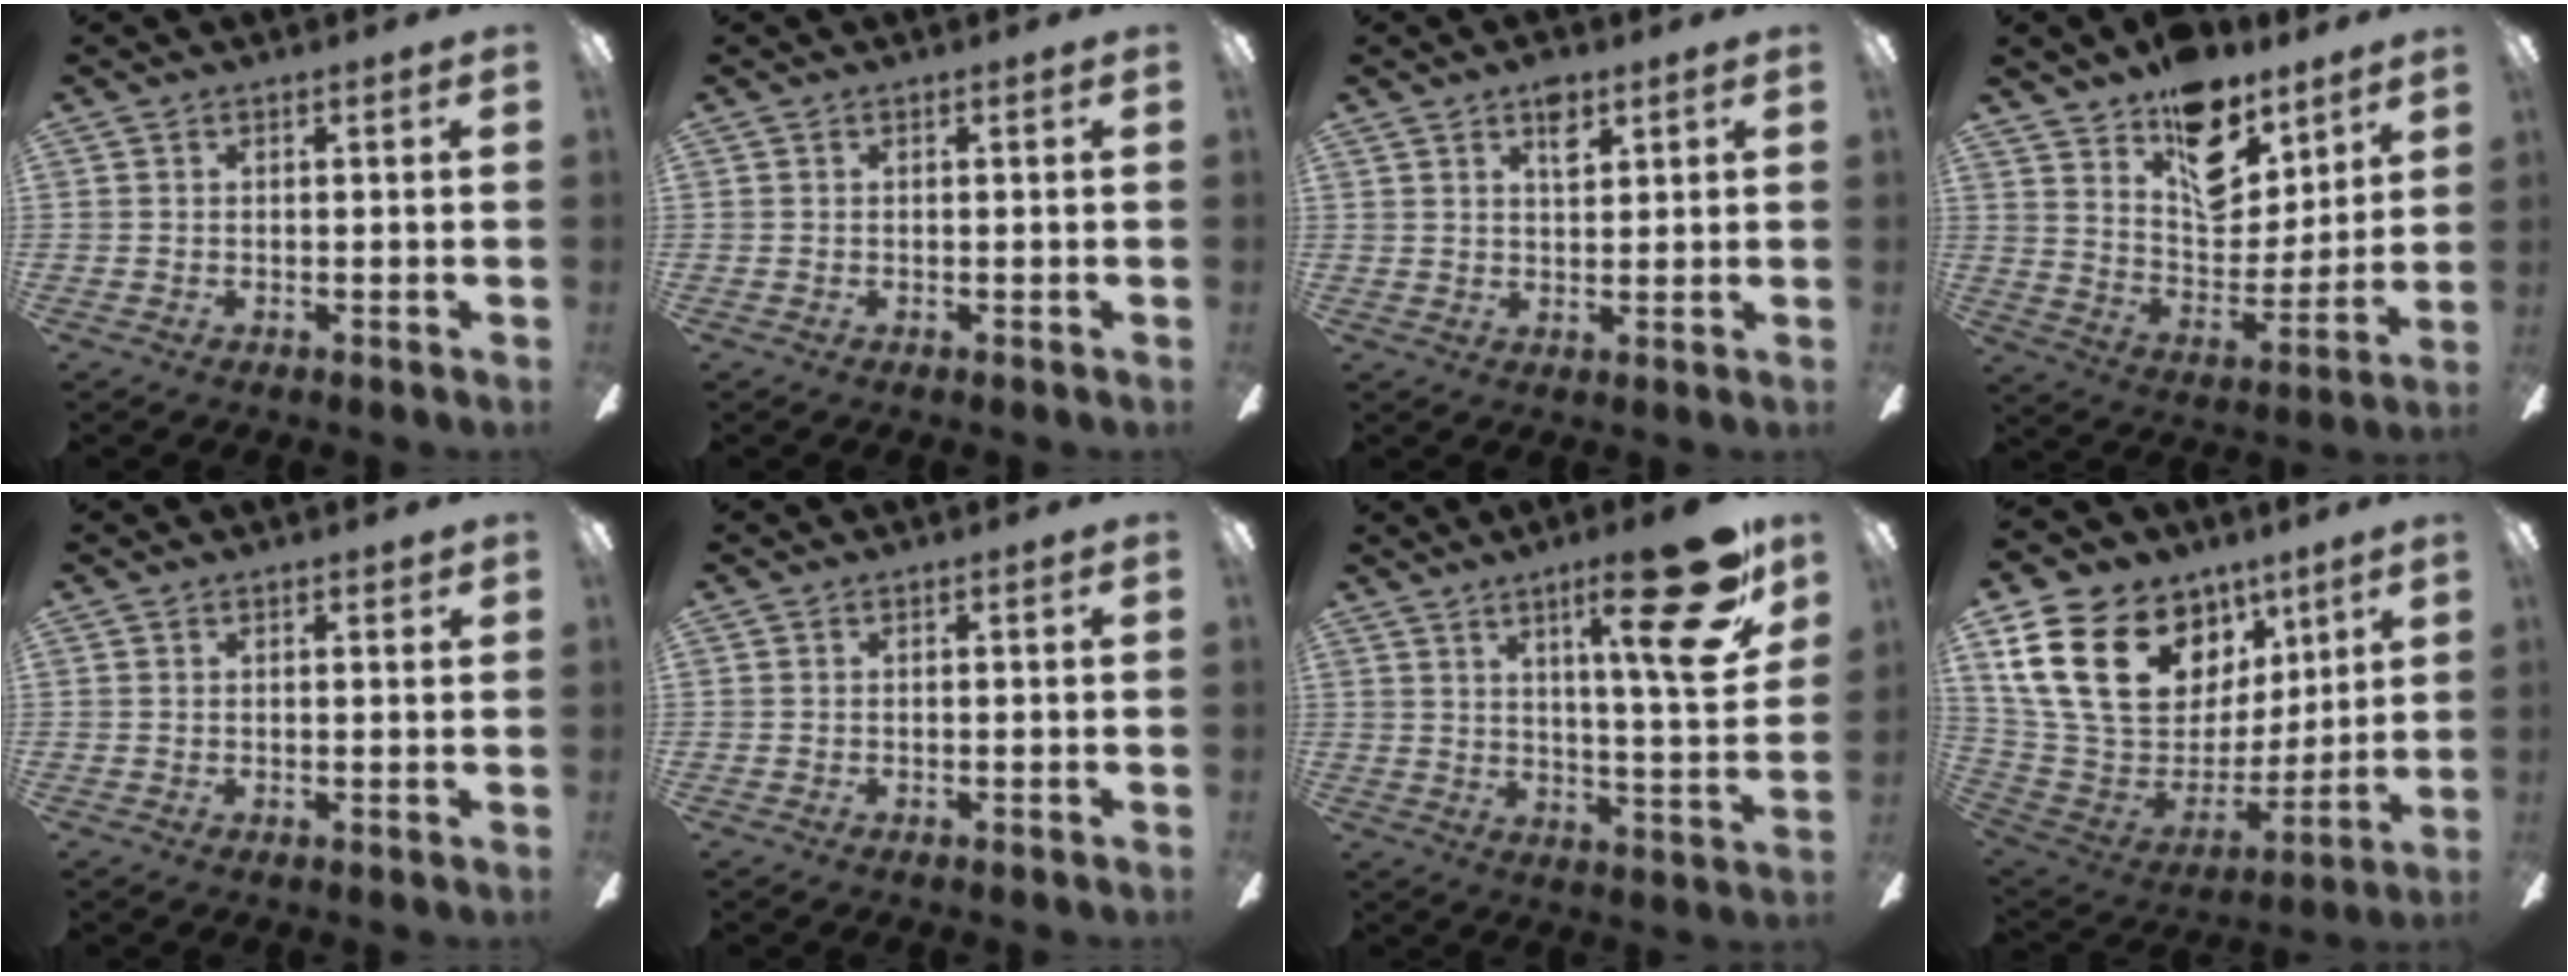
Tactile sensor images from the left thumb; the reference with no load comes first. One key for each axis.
{"total": 0.0}
{"total": 5.2, "fx": 3.3, "fy": 2.6, "fz": 3.0, "tx": -0.032, "ty": -0.012, "tz": 0.055}
{"total": 17.1, "fx": 12.4, "fy": 9.2, "fz": 7.5, "tx": -0.106, "ty": -0.084, "tz": 0.221}
{"total": 1.2, "fx": 1.0, "fy": 0.3, "fz": 0.6, "tx": -0.007, "ty": -0.002, "tz": 0.017}
{"total": 0.0}
{"total": 21.6, "fx": 11.9, "fy": 4.7, "fz": 17.4, "tx": -0.240, "ty": -0.070, "tz": 0.171}
{"total": 24.7, "fx": 11.2, "fy": 16.9, "fz": 14.0, "tx": -0.271, "ty": -0.037, "tz": 0.222}